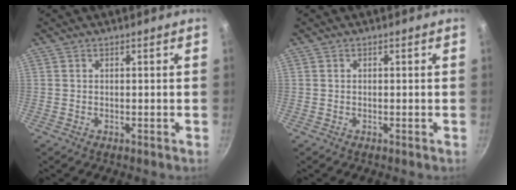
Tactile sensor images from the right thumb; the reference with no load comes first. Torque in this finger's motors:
{"motor_torque": [0.04, -0.04, -0.47, 0.37, -0.01]}